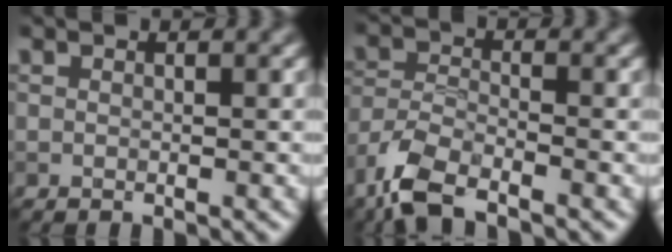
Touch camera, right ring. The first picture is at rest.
{"total": 5.7, "force": [-4.3, 2.0, 3.3], "torque": [-0.069, -0.007, -0.096]}